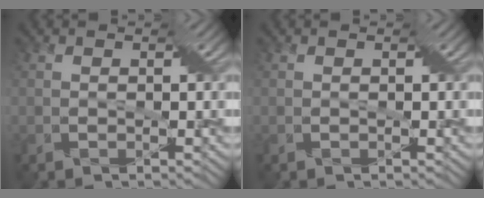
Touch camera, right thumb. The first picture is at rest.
{"total": 0.0}